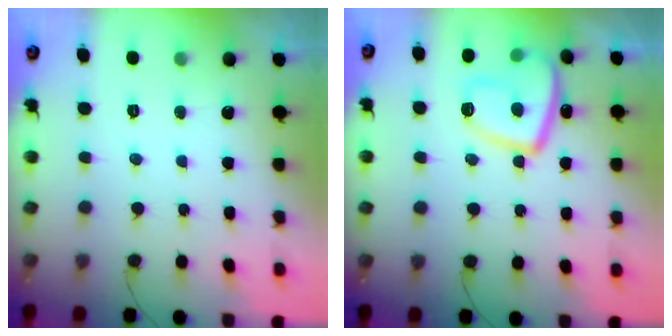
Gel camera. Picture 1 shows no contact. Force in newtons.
{"total": 13.9, "press": 13.8, "slide": 1.4}